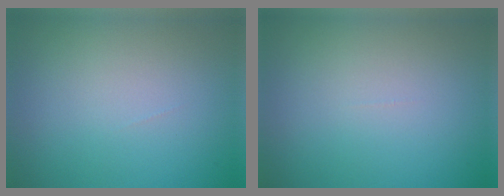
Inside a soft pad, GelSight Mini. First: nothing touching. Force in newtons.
{"total": 0.0}